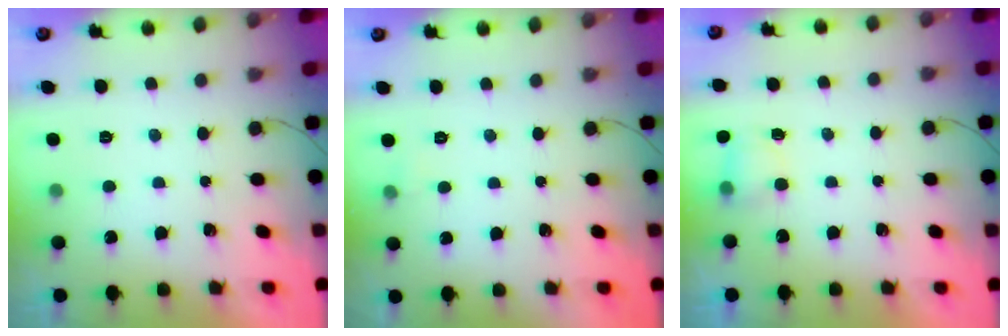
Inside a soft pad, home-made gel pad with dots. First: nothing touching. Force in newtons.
{"total": 2.6, "press": 2.4, "slide": 1.0}
{"total": 4.2, "press": 4.0, "slide": 1.2}